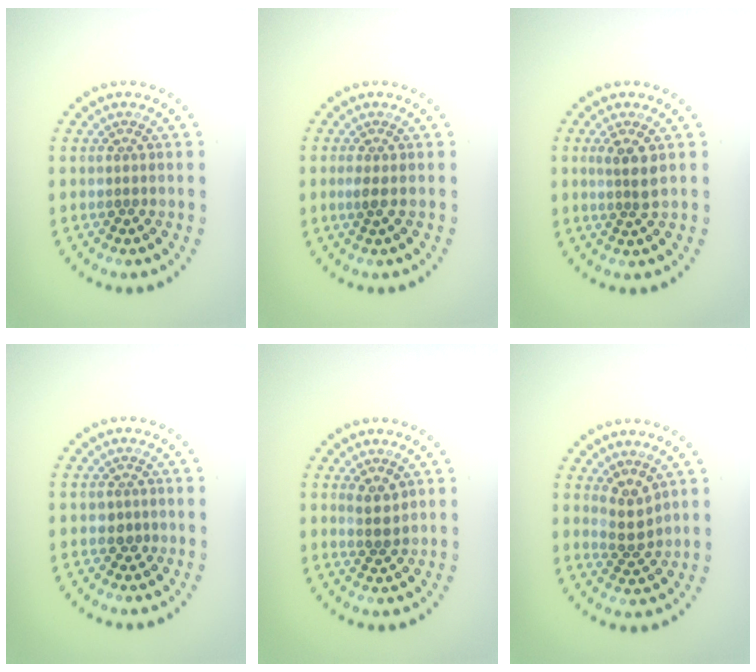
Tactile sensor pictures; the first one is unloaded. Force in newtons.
{"total": 0.9, "press": 0.8, "slide": 0.5}
{"total": 2.0, "press": 1.6, "slide": 1.1}
{"total": 0.9, "press": 0.8, "slide": 0.4}
{"total": 1.7, "press": 1.5, "slide": 0.9}
{"total": 2.3, "press": 1.8, "slide": 1.3}